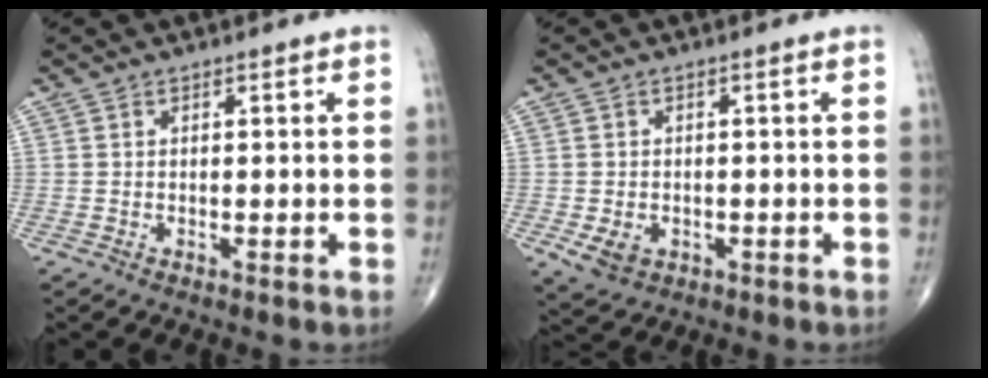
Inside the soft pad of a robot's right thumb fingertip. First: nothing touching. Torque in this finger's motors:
{"motor_torque": [1.26, 1.07, 0.45, -0.65, 0.04]}